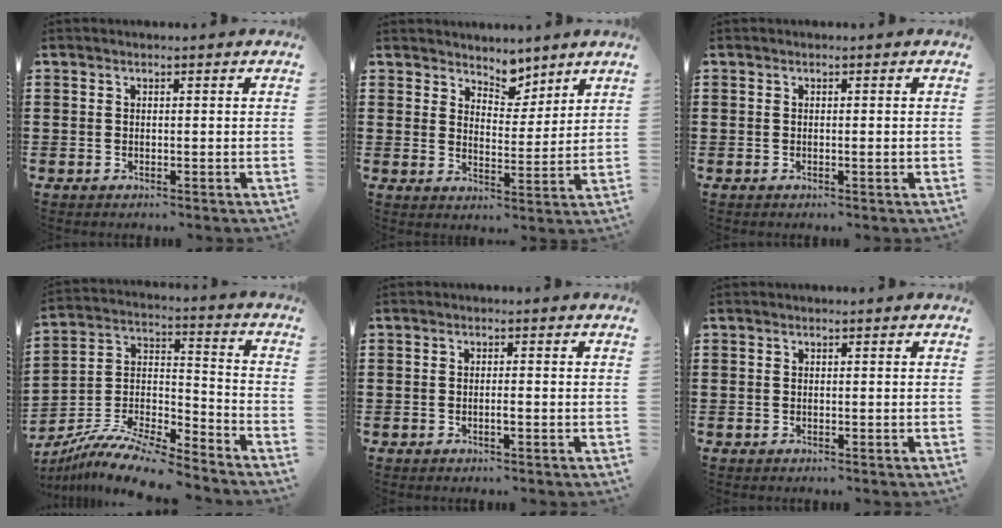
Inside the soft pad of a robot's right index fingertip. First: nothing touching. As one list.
[{"total": 5.2, "force": [4.6, 2.3, 0.7], "torque": [-0.018, -0.018, 0.083]}, {"total": 1.0, "force": [-0.1, 0.0, 1.0], "torque": [-0.016, -0.003, -0.002]}, {"total": 10.2, "force": [-9.4, 1.4, 3.8], "torque": [-0.083, 0.012, -0.192]}, {"total": 1.2, "force": [-0.4, 0.1, 1.1], "torque": [-0.020, -0.002, -0.008]}, {"total": 0.0}]